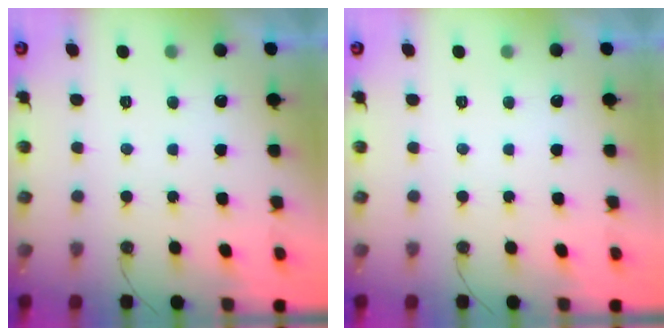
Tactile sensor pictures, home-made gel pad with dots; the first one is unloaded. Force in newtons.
{"total": 0.0}